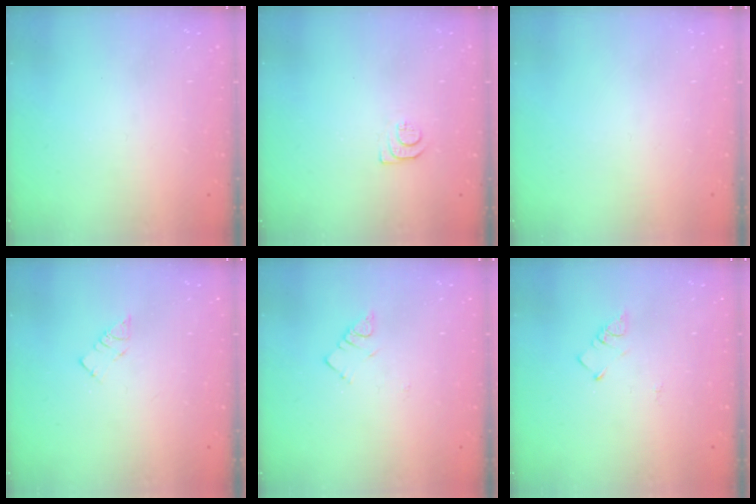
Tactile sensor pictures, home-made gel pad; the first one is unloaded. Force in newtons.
{"total": 5.6, "press": 5.6, "slide": 0.6}
{"total": 1.5, "press": 1.5, "slide": 0.1}
{"total": 4.0, "press": 4.0, "slide": 0.0}
{"total": 3.5, "press": 3.4, "slide": 0.6}
{"total": 2.8, "press": 2.8, "slide": 0.5}